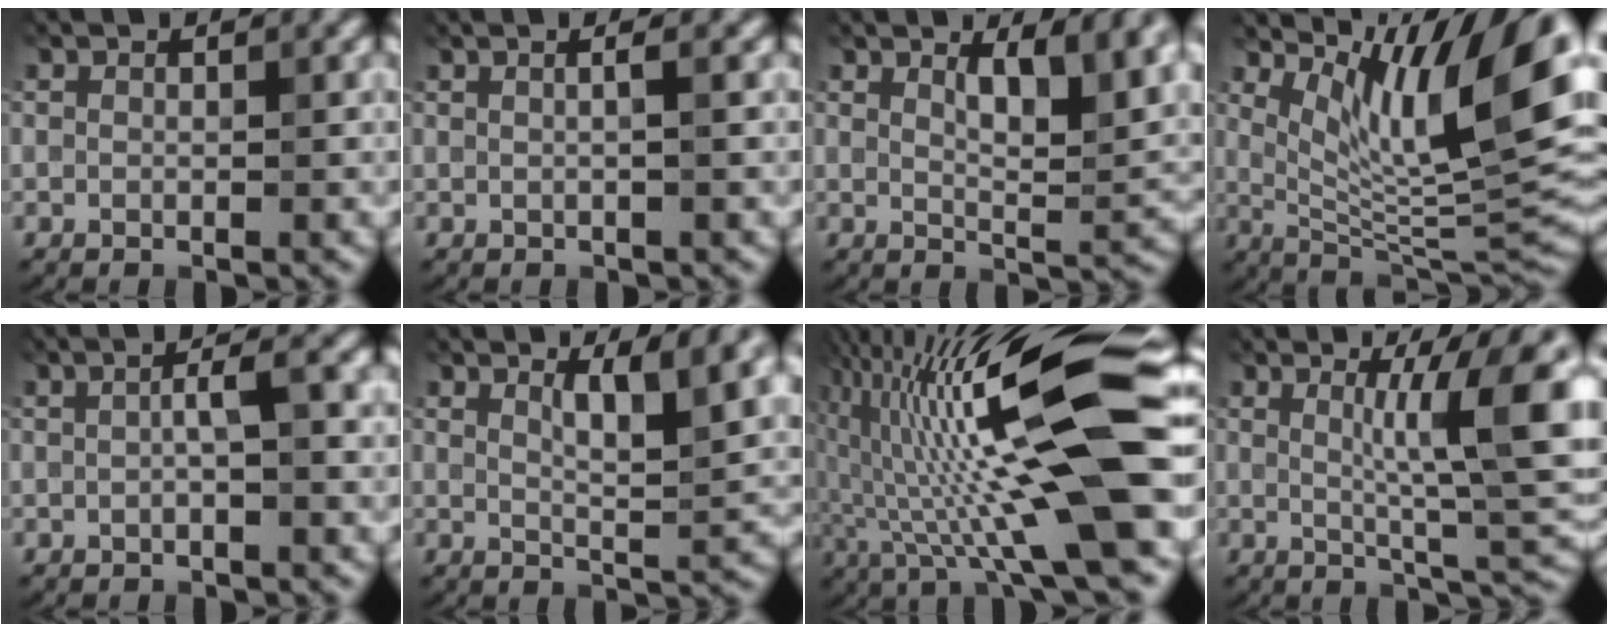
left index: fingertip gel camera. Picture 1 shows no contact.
{"total": 1.0, "force": [0.2, -0.1, 1.0], "torque": [-0.019, 0.005, -0.001]}
{"total": 5.7, "force": [2.8, 1.6, 4.7], "torque": [-0.071, -0.002, 0.047]}
{"total": 11.9, "force": [5.3, 3.4, 10.1], "torque": [-0.148, -0.008, 0.101]}
{"total": 2.2, "force": [-0.1, 0.1, 2.2], "torque": [-0.043, 0.013, -0.003]}
{"total": 4.7, "force": [2.3, 0.7, 4.0], "torque": [-0.071, -0.004, 0.041]}
{"total": 16.6, "force": [0.8, 2.5, 16.4], "torque": [-0.266, 0.023, 0.010]}
{"total": 7.9, "force": [1.7, 1.1, 7.6], "torque": [-0.107, 0.000, 0.030]}